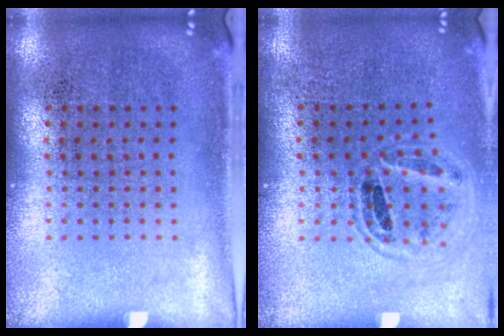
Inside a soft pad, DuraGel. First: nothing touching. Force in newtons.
{"total": 1.0, "press": 1.0, "slide": 0.1}